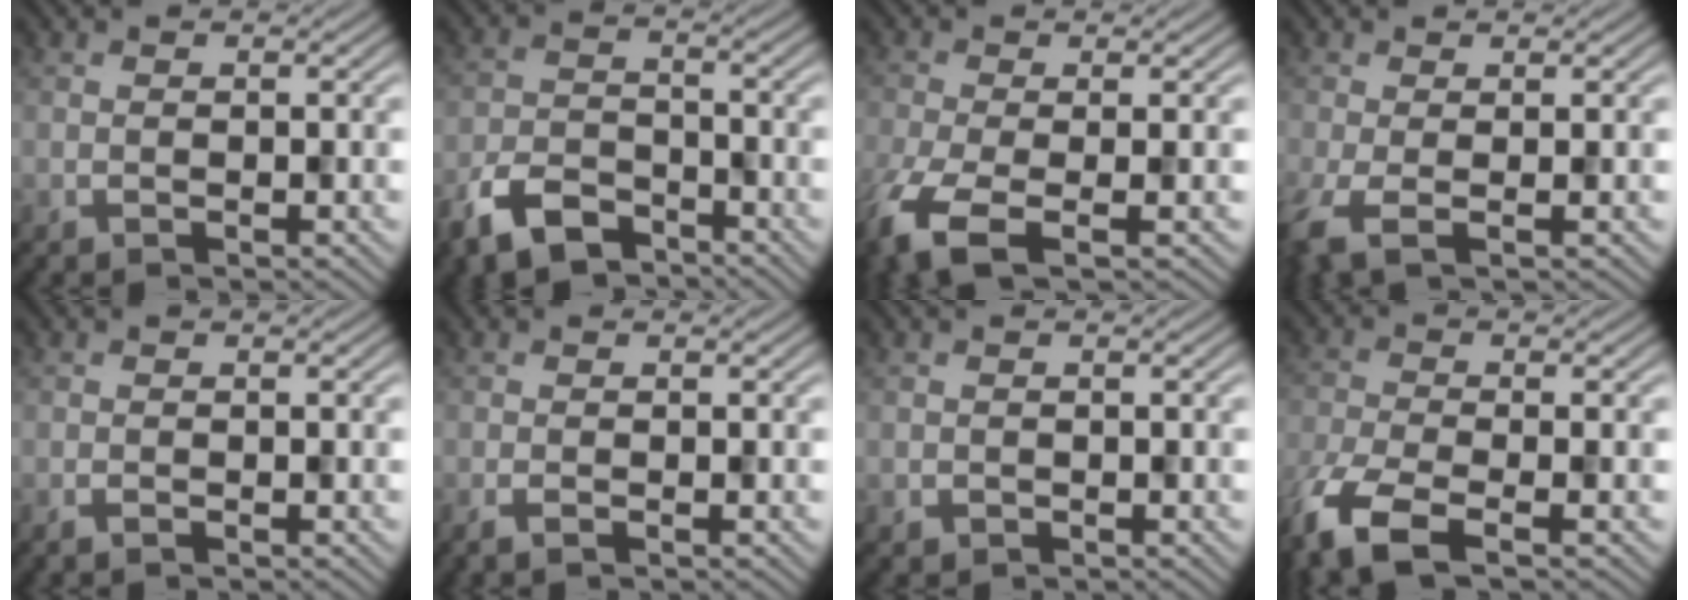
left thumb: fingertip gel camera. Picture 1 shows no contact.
{"total": 6.7, "force": [-5.2, 3.1, 2.7], "torque": [-0.053, -0.008, -0.112]}
{"total": 6.3, "force": [-3.4, 2.0, 4.9], "torque": [-0.100, -0.017, -0.066]}
{"total": 4.4, "force": [-1.7, 1.5, 3.8], "torque": [-0.079, -0.008, -0.029]}
{"total": 0.8, "force": [-0.6, 0.2, 0.4], "torque": [-0.008, -0.001, -0.010]}
{"total": 1.5, "force": [-0.9, 0.3, 1.1], "torque": [-0.021, 0.000, -0.016]}
{"total": 0.6, "force": [-0.1, 0.5, -0.3], "torque": [0.008, -0.001, 0.000]}
{"total": 6.6, "force": [-4.4, 2.2, 4.5], "torque": [-0.095, -0.017, -0.090]}